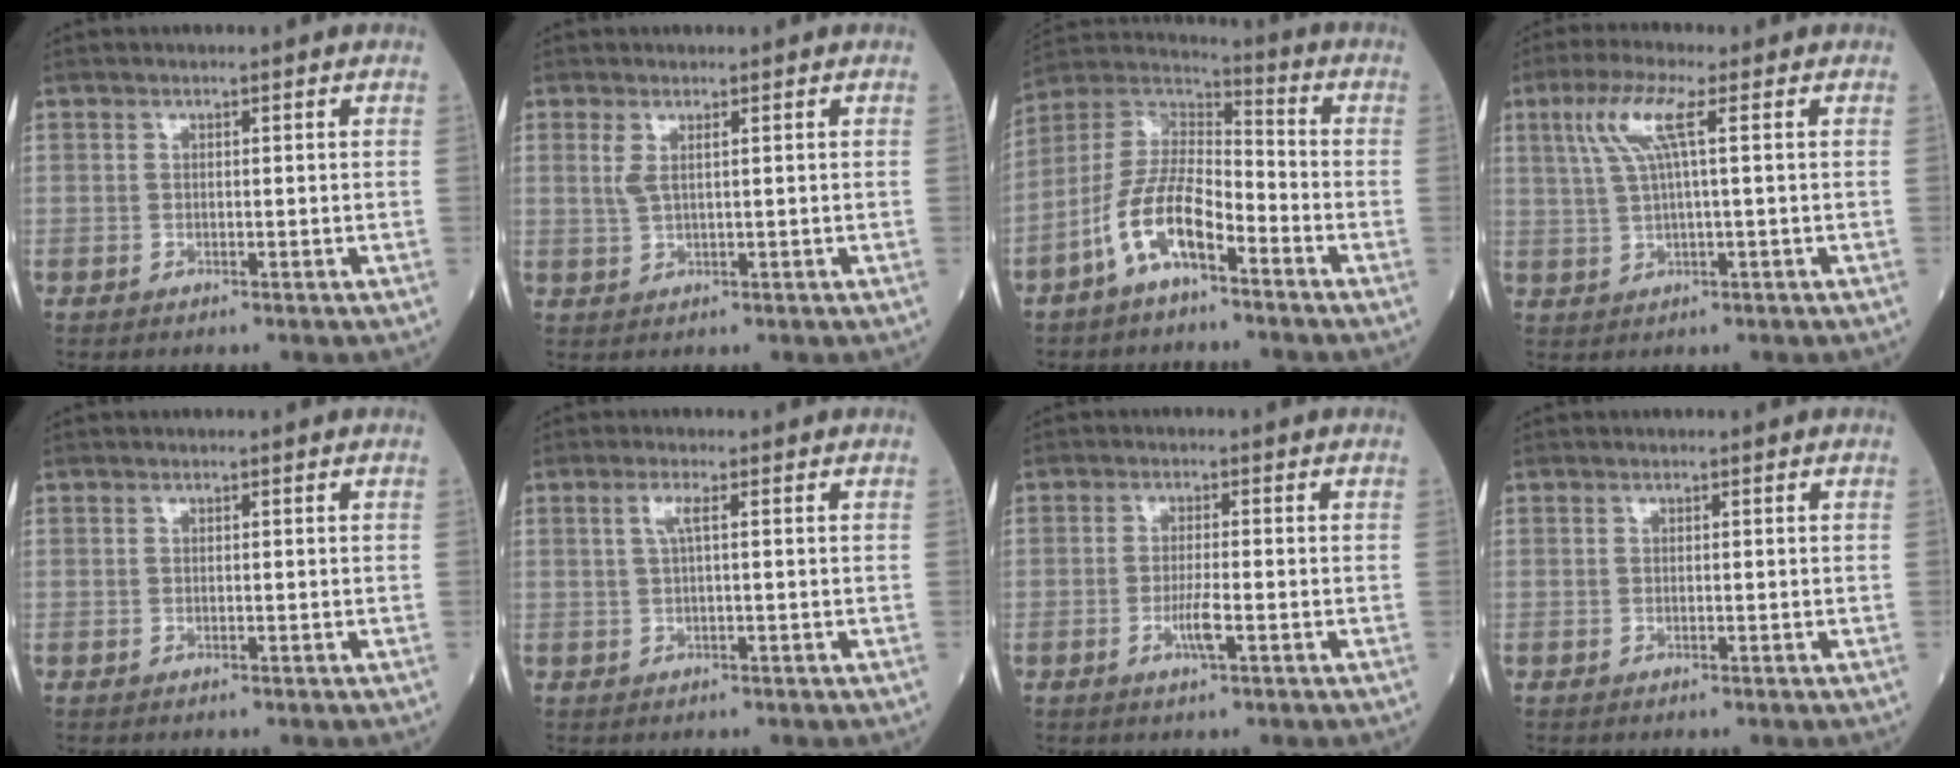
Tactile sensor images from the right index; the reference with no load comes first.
{"total": 2.1, "force": [0.8, 0.3, 1.9], "torque": [-0.050, 0.000, 0.020]}
{"total": 11.1, "force": [-5.9, 3.7, 8.7], "torque": [-0.183, 0.012, -0.117]}
{"total": 6.2, "force": [2.1, 0.1, 5.9], "torque": [-0.128, 0.016, 0.046]}
{"total": 0.0}
{"total": 2.0, "force": [0.5, 0.0, 1.9], "torque": [-0.045, 0.006, 0.010]}
{"total": 3.0, "force": [-1.3, 0.0, 2.8], "torque": [-0.053, -0.004, -0.025]}
{"total": 0.0}